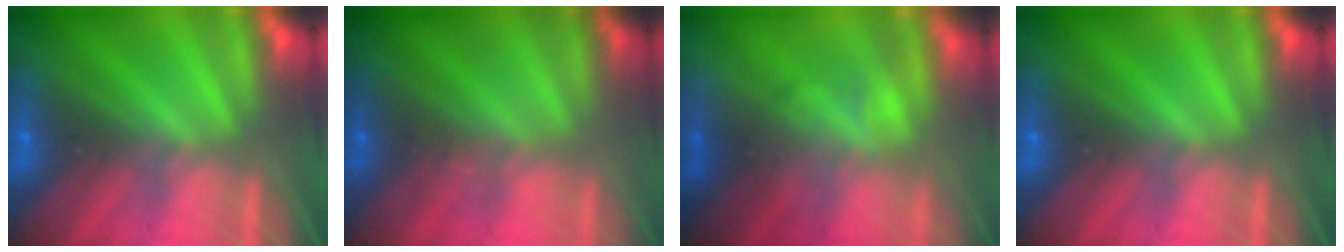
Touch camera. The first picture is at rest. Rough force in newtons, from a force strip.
{"total": 1.8}
{"total": 1.8}
{"total": 0.0}